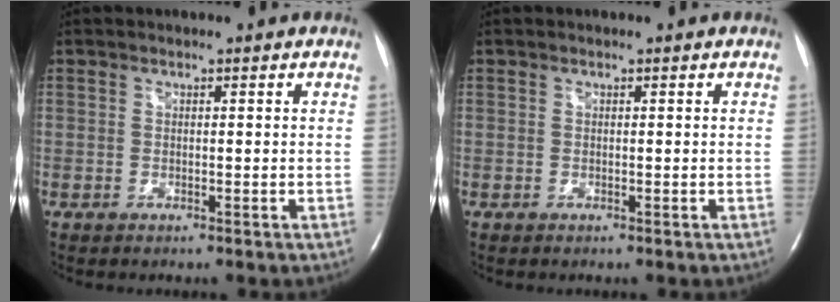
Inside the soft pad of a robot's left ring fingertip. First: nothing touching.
{"total": 0.0}